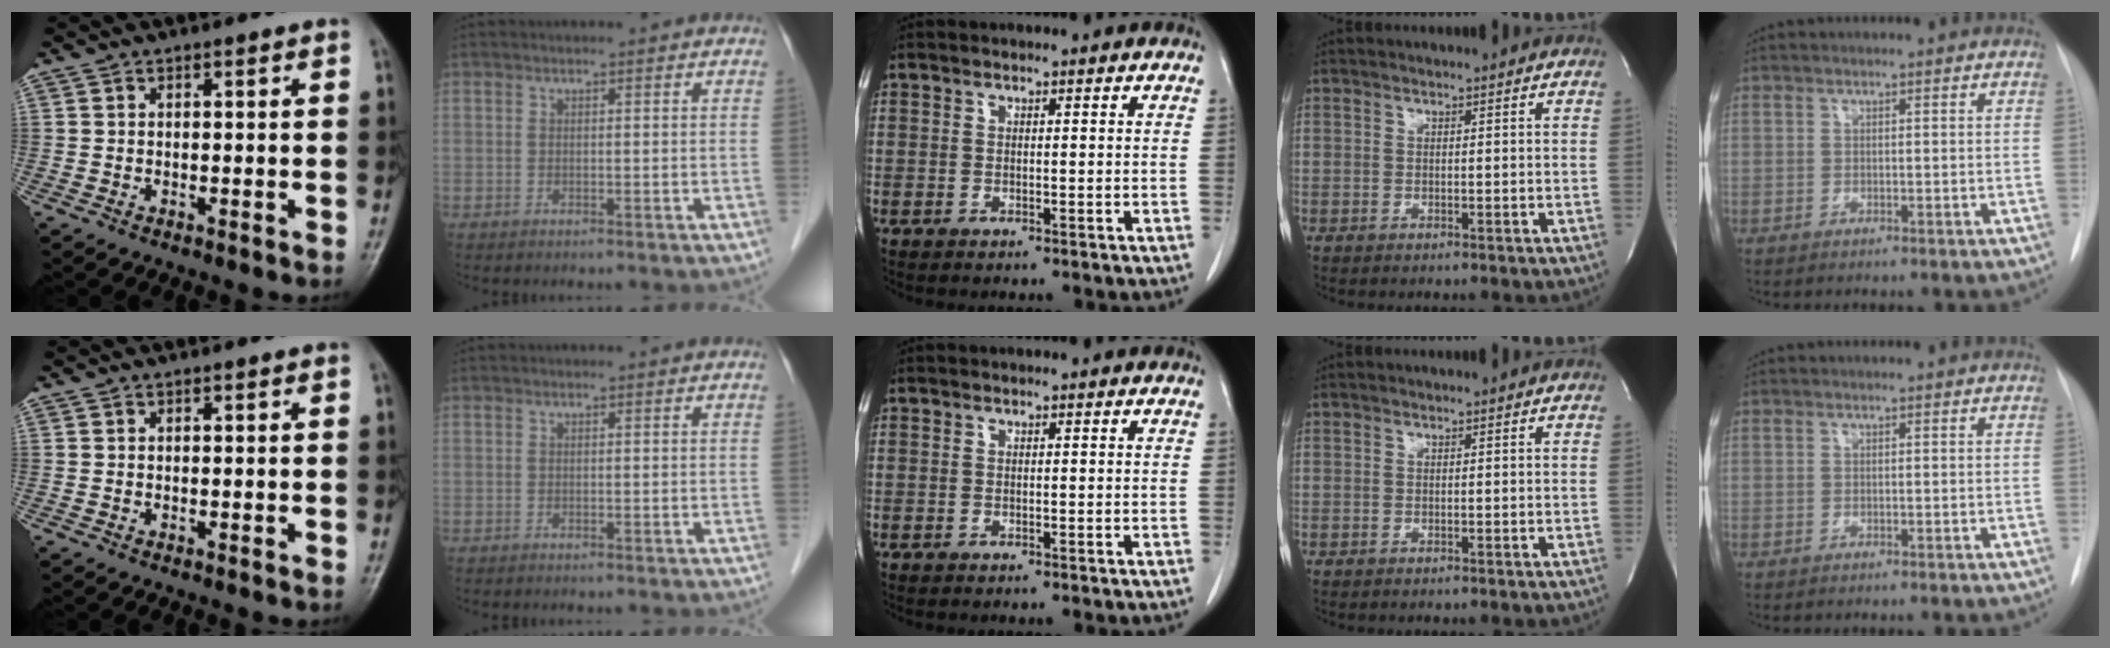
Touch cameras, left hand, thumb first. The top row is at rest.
{}